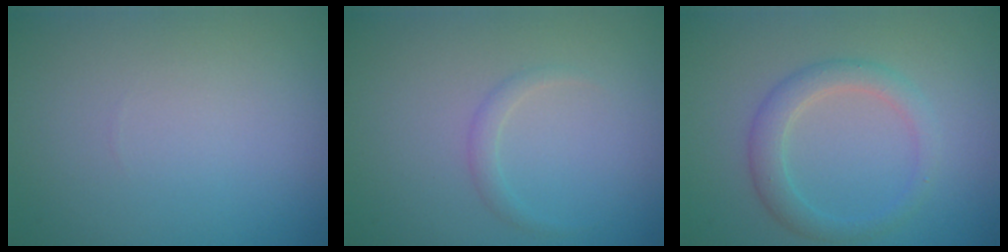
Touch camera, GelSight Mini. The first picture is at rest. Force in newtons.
{"total": 1.0, "press": 1.0, "slide": 0.0}
{"total": 2.7, "press": 2.7, "slide": 0.2}